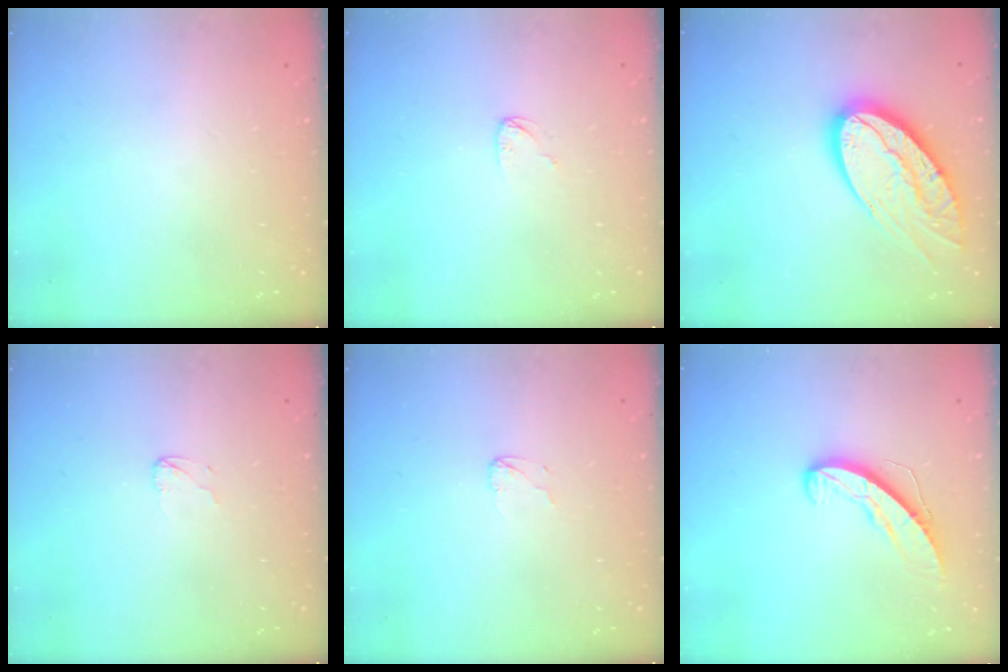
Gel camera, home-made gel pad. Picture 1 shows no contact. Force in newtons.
{"total": 3.9, "press": 3.9, "slide": 0.4}
{"total": 19.8, "press": 19.8, "slide": 1.2}
{"total": 2.4, "press": 2.4, "slide": 0.2}
{"total": 2.4, "press": 2.4, "slide": 0.2}
{"total": 8.7, "press": 8.6, "slide": 0.8}